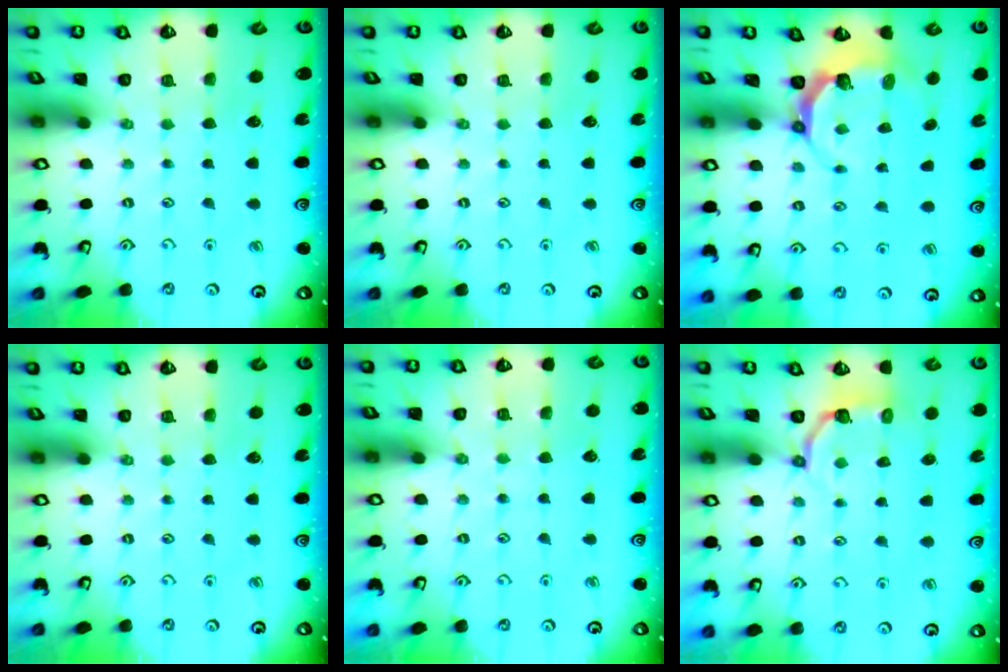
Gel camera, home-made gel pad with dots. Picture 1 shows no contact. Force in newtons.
{"total": 0.0}
{"total": 5.6, "press": 4.4, "slide": 3.4}
{"total": 0.0}
{"total": 2.9, "press": 2.9, "slide": 0.2}
{"total": 3.8, "press": 1.9, "slide": 3.3}